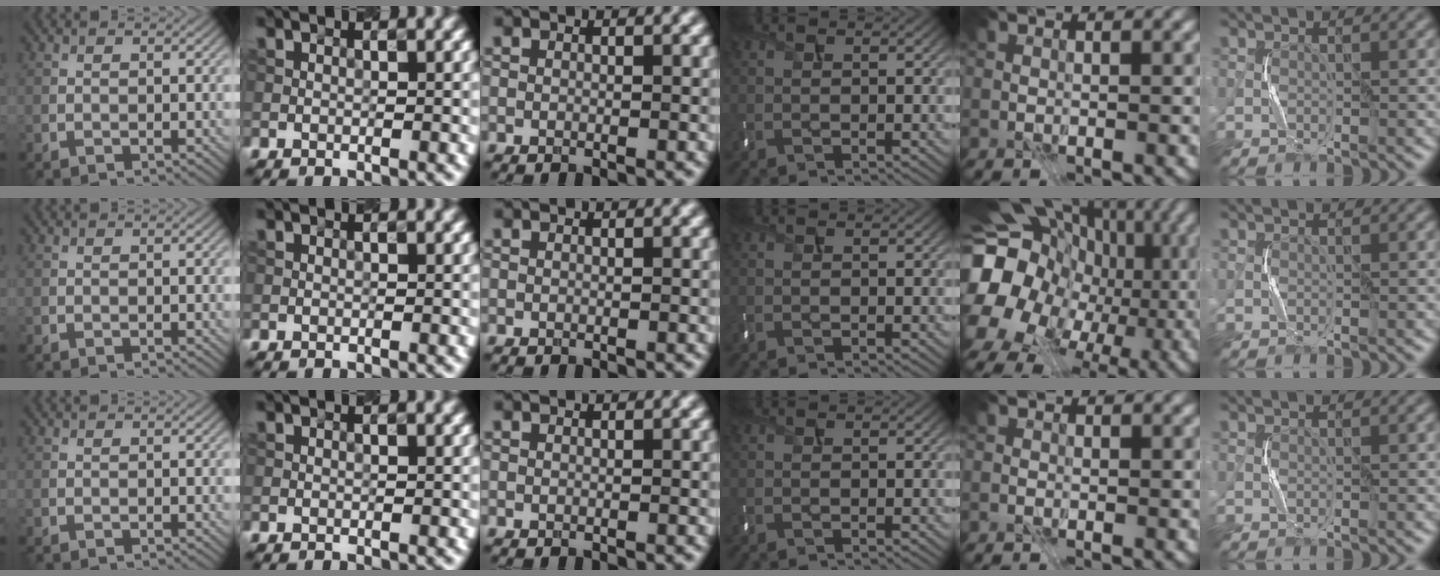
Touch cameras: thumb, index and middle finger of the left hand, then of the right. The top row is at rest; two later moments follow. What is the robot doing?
{"motion": "press", "object": "keyboard"}